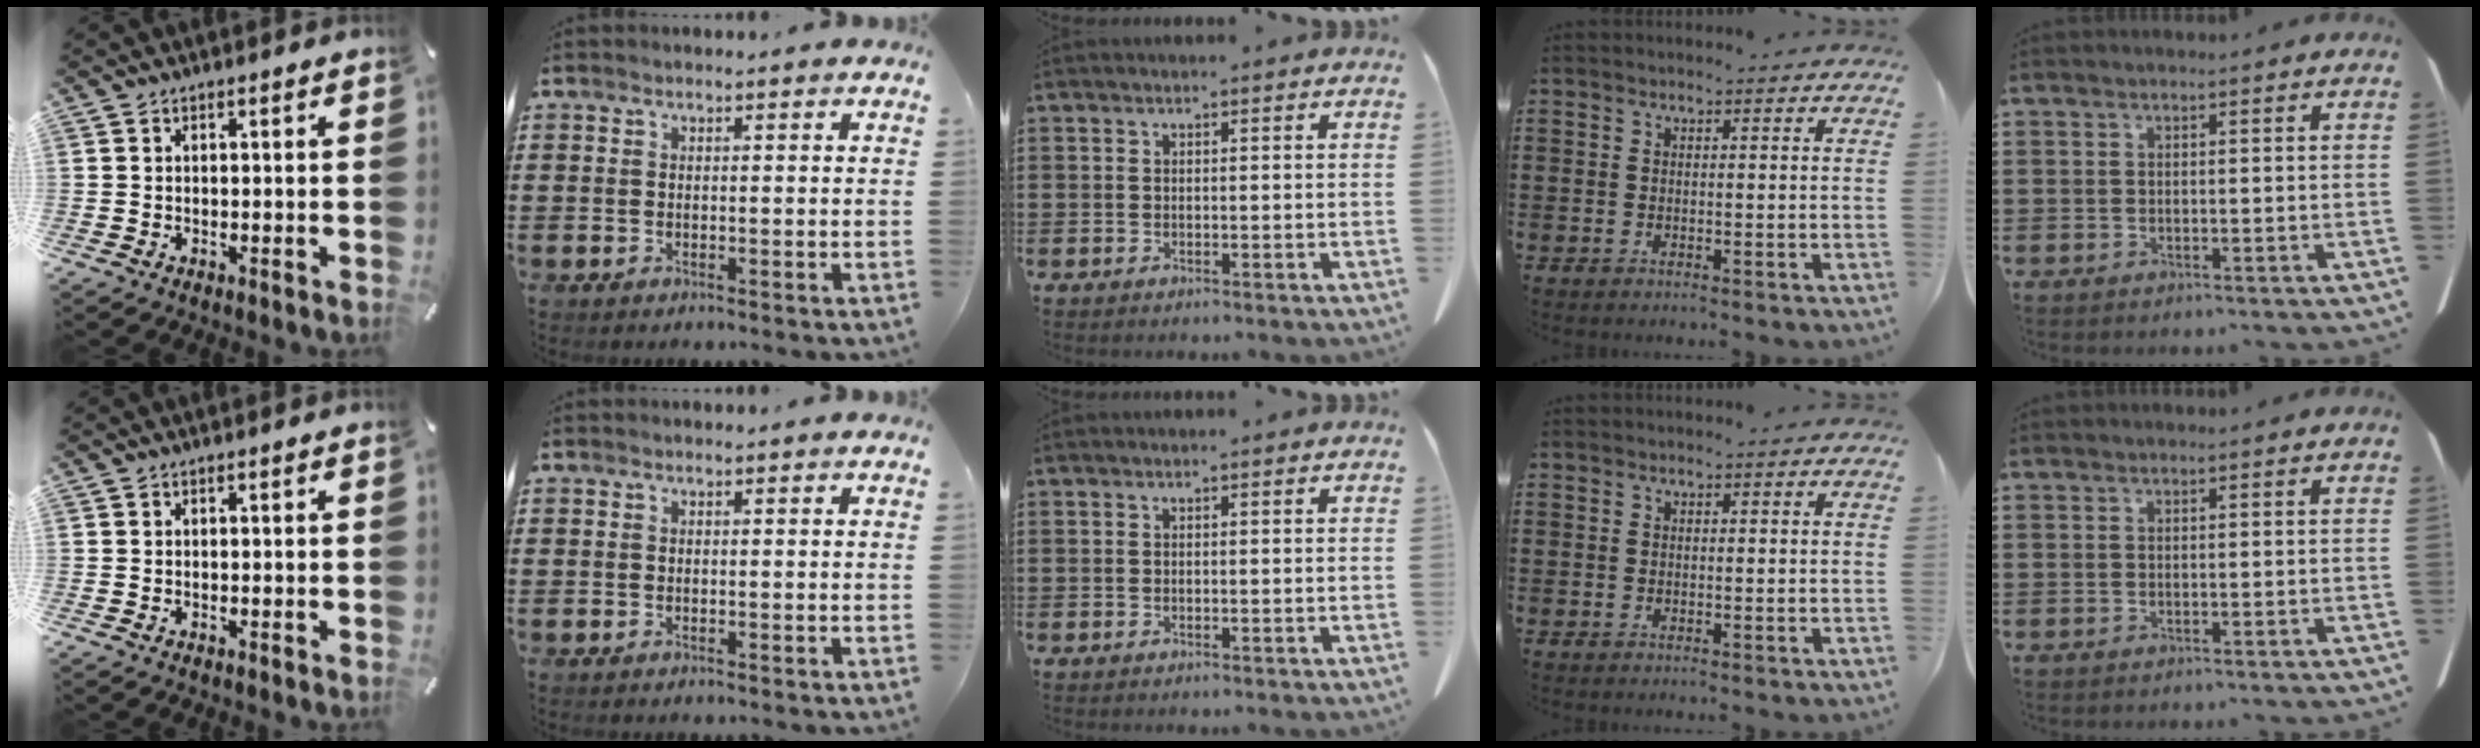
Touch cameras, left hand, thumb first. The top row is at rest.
{}